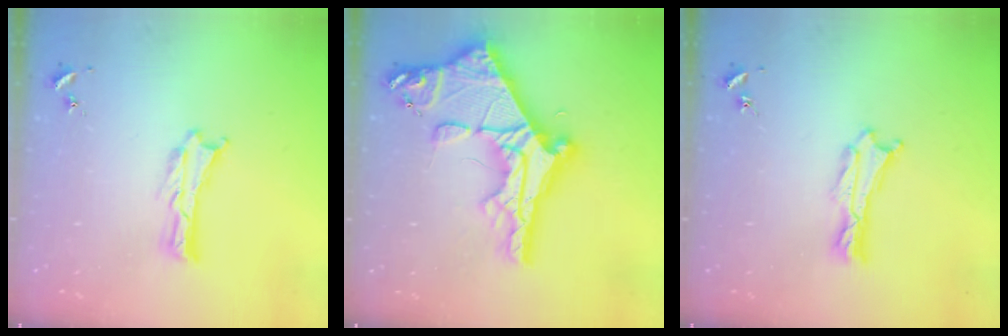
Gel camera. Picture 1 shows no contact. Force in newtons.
{"total": 12.9, "press": 12.9, "slide": 1.3}
{"total": 0.7, "press": 0.6, "slide": 0.2}